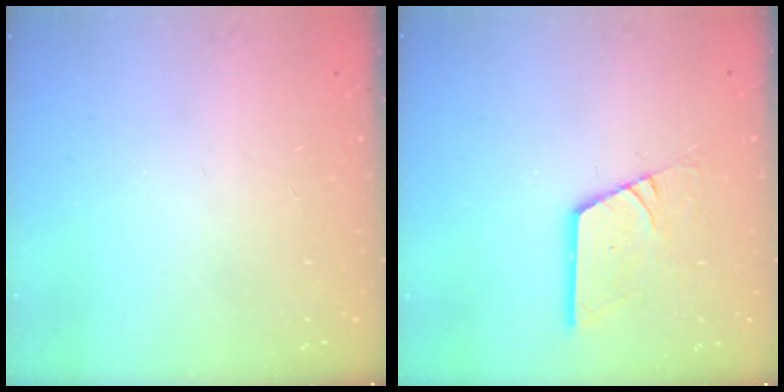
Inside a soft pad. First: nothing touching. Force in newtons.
{"total": 10.1, "press": 10.1, "slide": 1.1}